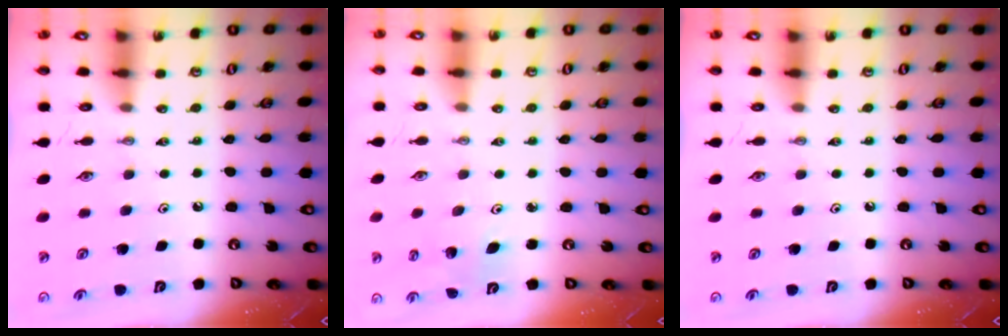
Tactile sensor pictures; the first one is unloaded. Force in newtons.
{"total": 3.5, "press": 2.9, "slide": 2.0}
{"total": 0.0}